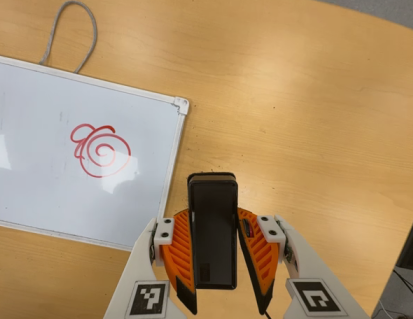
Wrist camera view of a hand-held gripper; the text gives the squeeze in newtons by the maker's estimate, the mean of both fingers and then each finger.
{"total": 6.9, "left": 5.2, "right": 8.6}